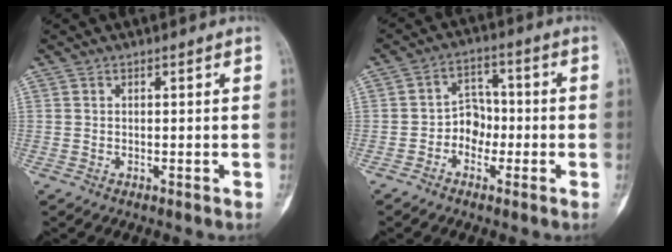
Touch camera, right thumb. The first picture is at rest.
{"total": 5.8, "force": [-1.7, 4.7, 2.9], "torque": [-0.013, 0.026, -0.043]}